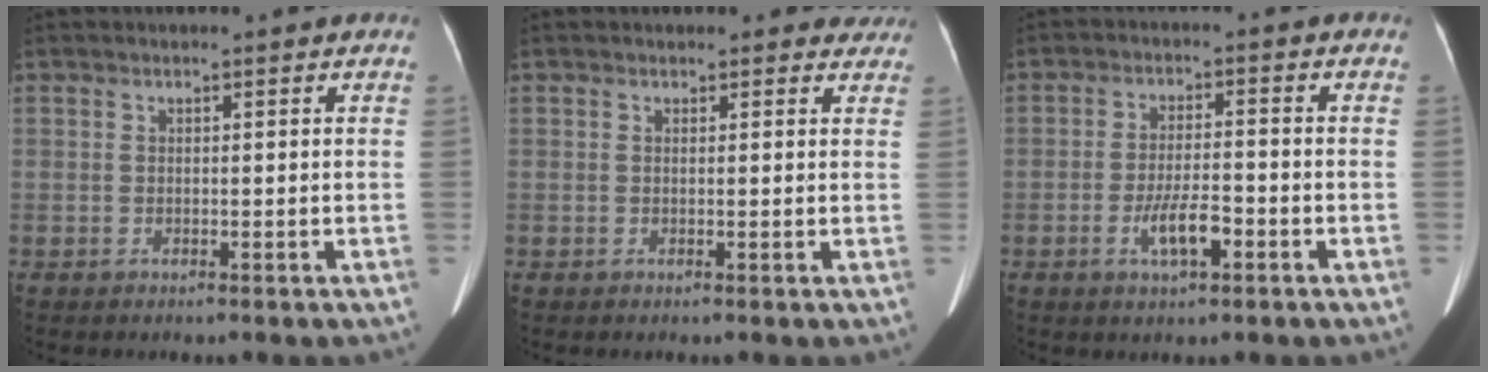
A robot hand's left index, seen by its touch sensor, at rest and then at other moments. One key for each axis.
{"total": 2.8, "fx": 2.4, "fy": 1.5, "fz": 0.3, "tx": 0.009, "ty": -0.001, "tz": 0.008}
{"total": 5.5, "fx": -2.4, "fy": 1.5, "fz": 4.7, "tx": -0.092, "ty": 0.000, "tz": -0.041}